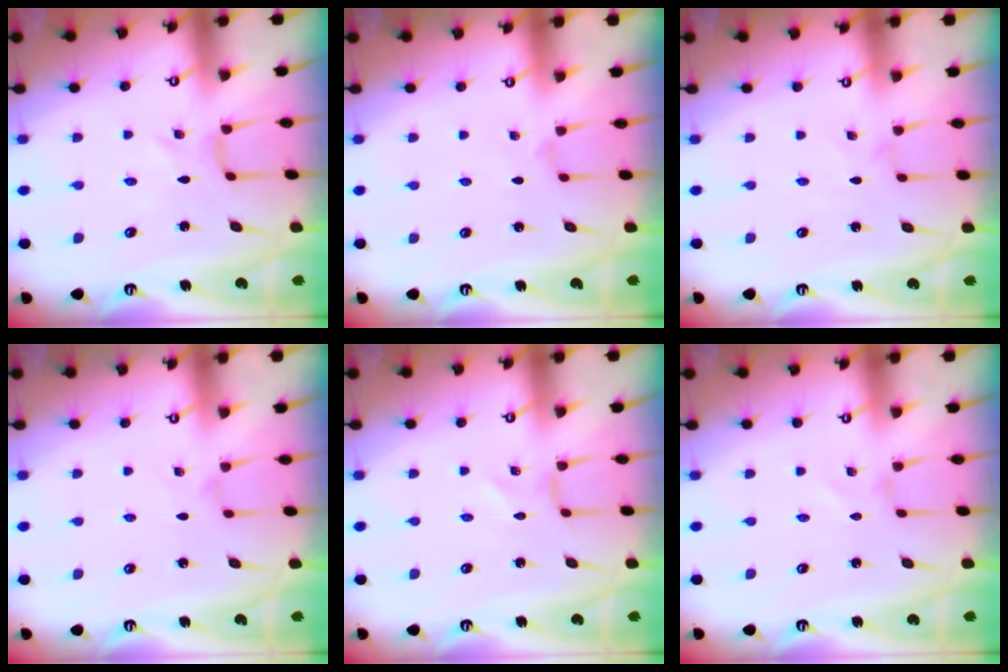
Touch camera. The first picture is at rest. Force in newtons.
{"total": 2.1, "press": 2.1, "slide": 0.4}
{"total": 0.0}
{"total": 0.8, "press": 0.7, "slide": 0.3}
{"total": 0.0}
{"total": 0.0}